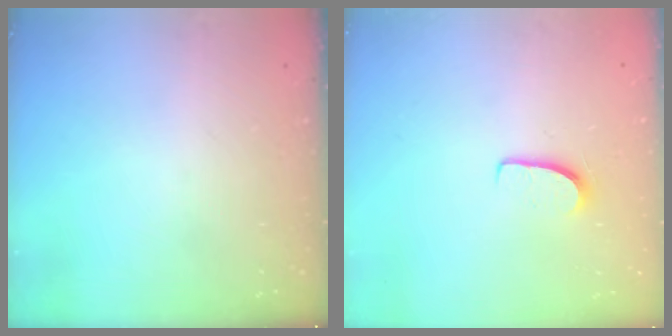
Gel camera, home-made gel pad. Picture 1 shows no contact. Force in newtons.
{"total": 5.8, "press": 5.8, "slide": 0.5}